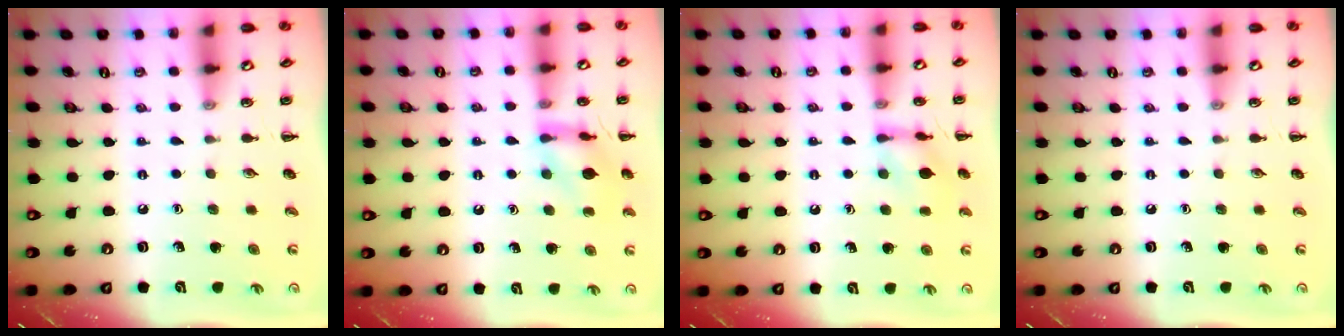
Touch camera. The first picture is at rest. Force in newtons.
{"total": 12.8, "press": 12.8, "slide": 1.0}
{"total": 9.4, "press": 9.4, "slide": 0.7}
{"total": 0.0}